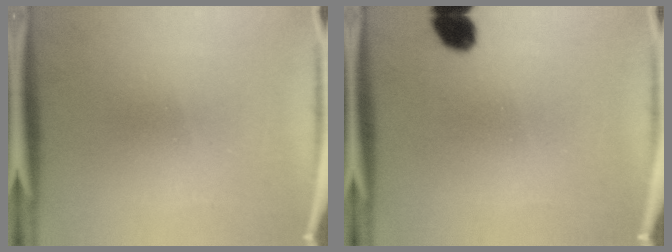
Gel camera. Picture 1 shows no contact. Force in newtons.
{"total": 5.0}